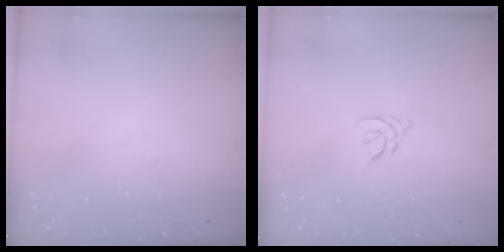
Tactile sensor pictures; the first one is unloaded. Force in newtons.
{"total": 2.2, "press": 2.1, "slide": 0.6}